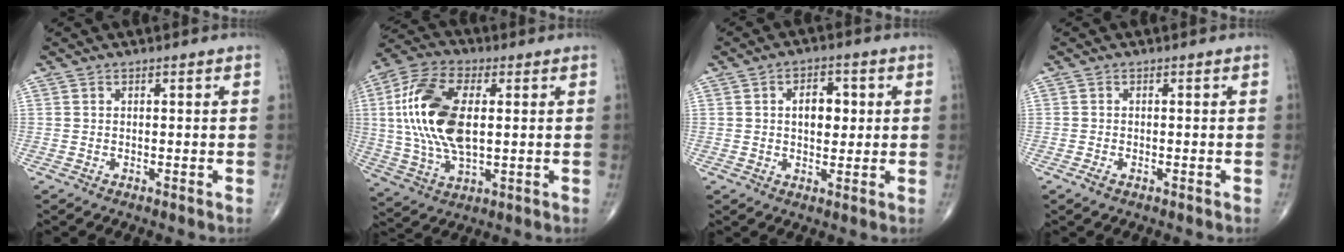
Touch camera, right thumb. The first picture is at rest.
{"total": 18.4, "force": [2.2, 9.3, 15.7], "torque": [-0.329, 0.003, 0.039]}
{"total": 6.5, "force": [1.1, 3.9, 5.1], "torque": [-0.056, 0.003, 0.014]}
{"total": 1.2, "force": [-0.7, 0.6, 0.8], "torque": [-0.023, 0.001, -0.013]}